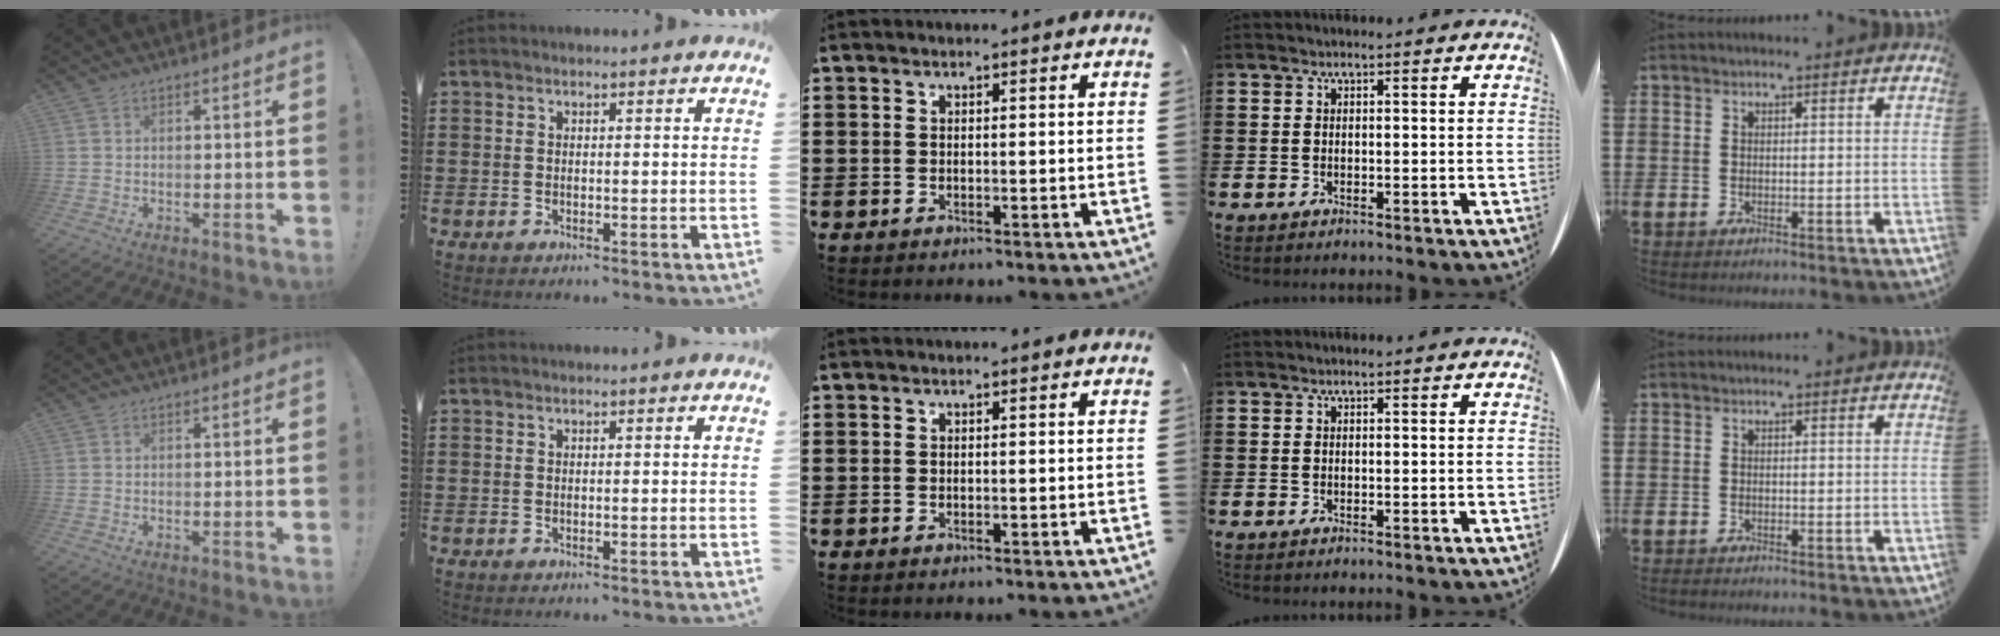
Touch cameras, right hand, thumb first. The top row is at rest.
{}